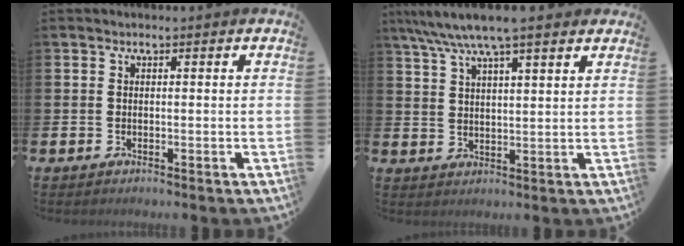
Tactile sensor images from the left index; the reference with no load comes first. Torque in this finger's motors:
{"motor_torque": [1.16, -0.98, 1.05, 0.21]}